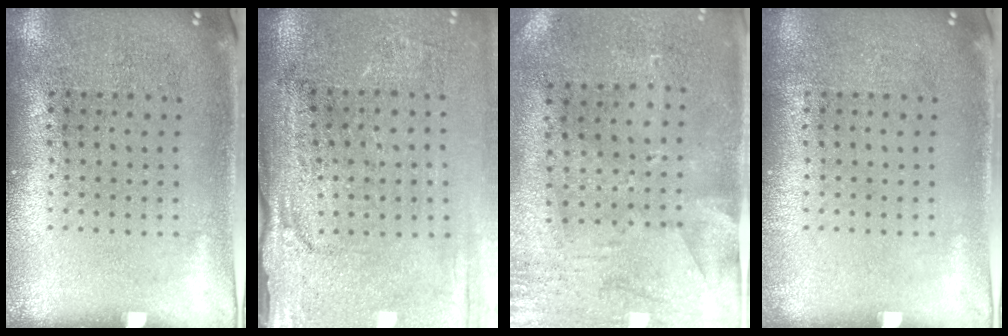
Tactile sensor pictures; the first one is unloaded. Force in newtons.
{"total": 4.2, "press": 3.6, "slide": 2.1}
{"total": 2.8, "press": 2.3, "slide": 1.6}
{"total": 0.0}